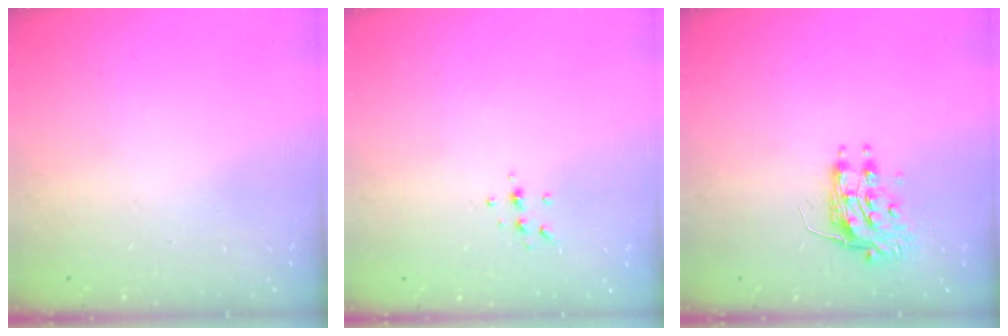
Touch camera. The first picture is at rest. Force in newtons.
{"total": 5.4, "press": 5.4, "slide": 0.7}
{"total": 8.5, "press": 8.5, "slide": 0.3}